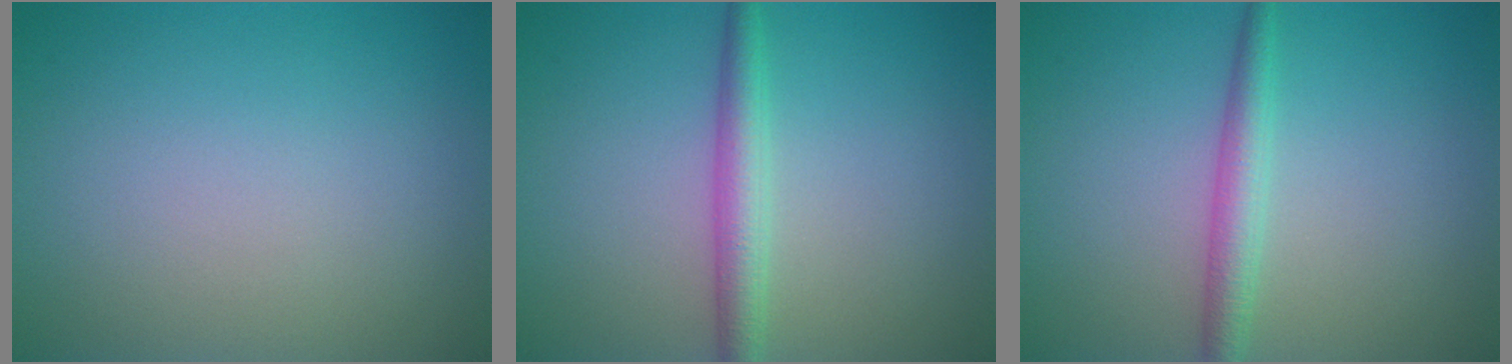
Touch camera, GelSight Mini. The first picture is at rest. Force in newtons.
{"total": 2.9, "press": 2.9, "slide": 0.1}
{"total": 2.5, "press": 2.5, "slide": 0.1}